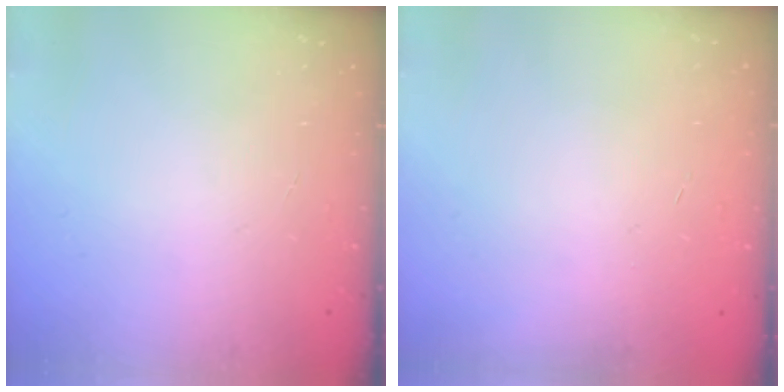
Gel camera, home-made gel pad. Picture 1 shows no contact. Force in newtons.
{"total": 0.6, "press": 0.5, "slide": 0.2}